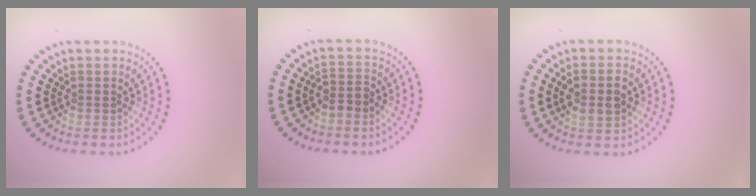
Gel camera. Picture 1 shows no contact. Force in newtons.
{"total": 1.5, "press": 1.2, "slide": 0.9}
{"total": 2.7, "press": 2.7, "slide": 0.1}